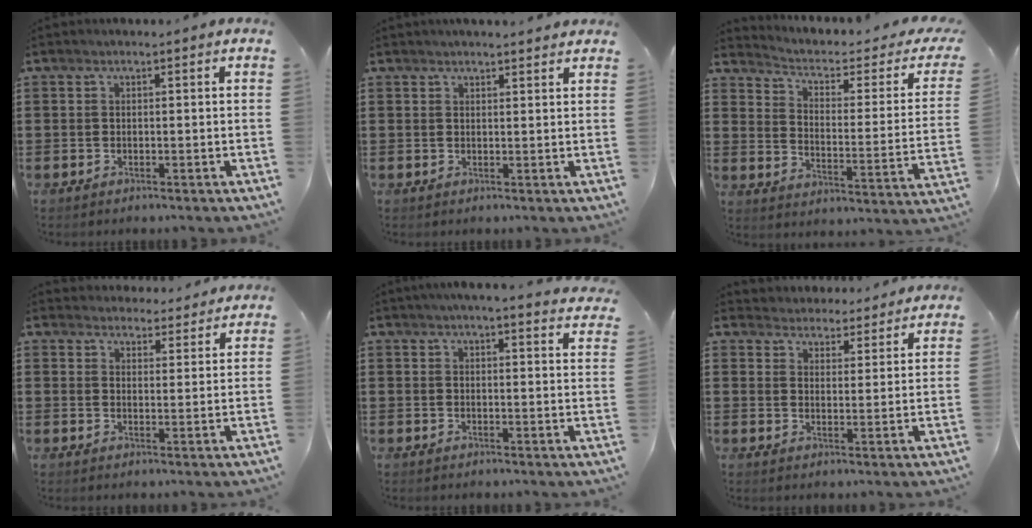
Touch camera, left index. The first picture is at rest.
{"total": 1.7, "force": [1.7, 0.2, 0.0], "torque": [-0.003, -0.001, 0.035]}
{"total": 2.9, "force": [1.5, 1.1, 2.2], "torque": [-0.057, -0.017, 0.017]}
{"total": 4.0, "force": [4.0, 0.3, 0.1], "torque": [-0.015, -0.021, 0.075]}
{"total": 3.6, "force": [3.5, -0.7, 1.0], "torque": [-0.031, -0.016, 0.063]}
{"total": 4.1, "force": [4.0, 0.6, -0.4], "torque": [-0.014, -0.027, 0.071]}